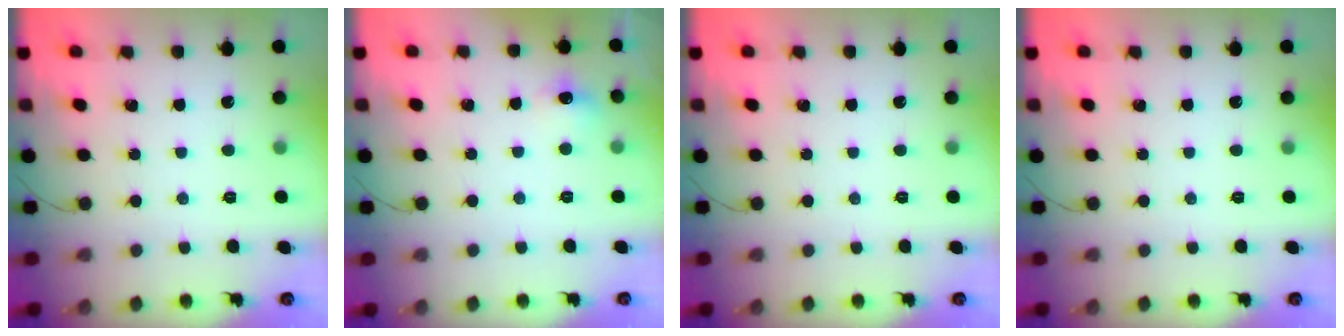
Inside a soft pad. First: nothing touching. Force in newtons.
{"total": 6.5, "press": 6.4, "slide": 1.3}
{"total": 0.0}
{"total": 0.0}